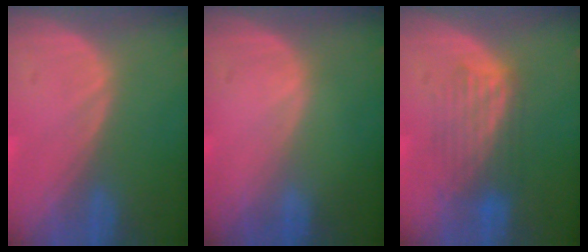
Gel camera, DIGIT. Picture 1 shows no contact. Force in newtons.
{"total": 0.0}
{"total": 5.4, "press": 5.4, "slide": 0.4}